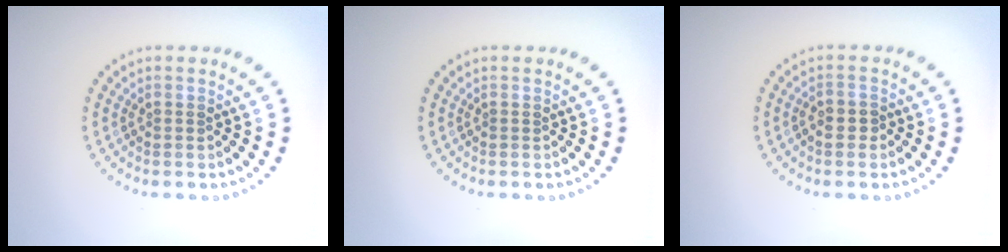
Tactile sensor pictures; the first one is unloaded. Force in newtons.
{"total": 0.0}
{"total": 1.1, "press": 1.0, "slide": 0.6}